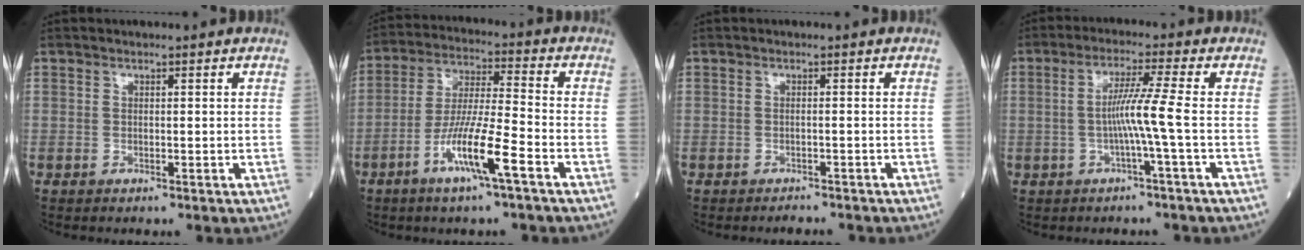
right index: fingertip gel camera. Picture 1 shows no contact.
{"total": 10.5, "force": [-5.1, 0.2, 9.2], "torque": [-0.175, -0.006, -0.102]}
{"total": 2.2, "force": [-2.1, 0.3, 0.5], "torque": [-0.005, -0.004, -0.025]}
{"total": 5.6, "force": [-1.1, -1.6, 5.3], "torque": [-0.101, 0.008, -0.019]}